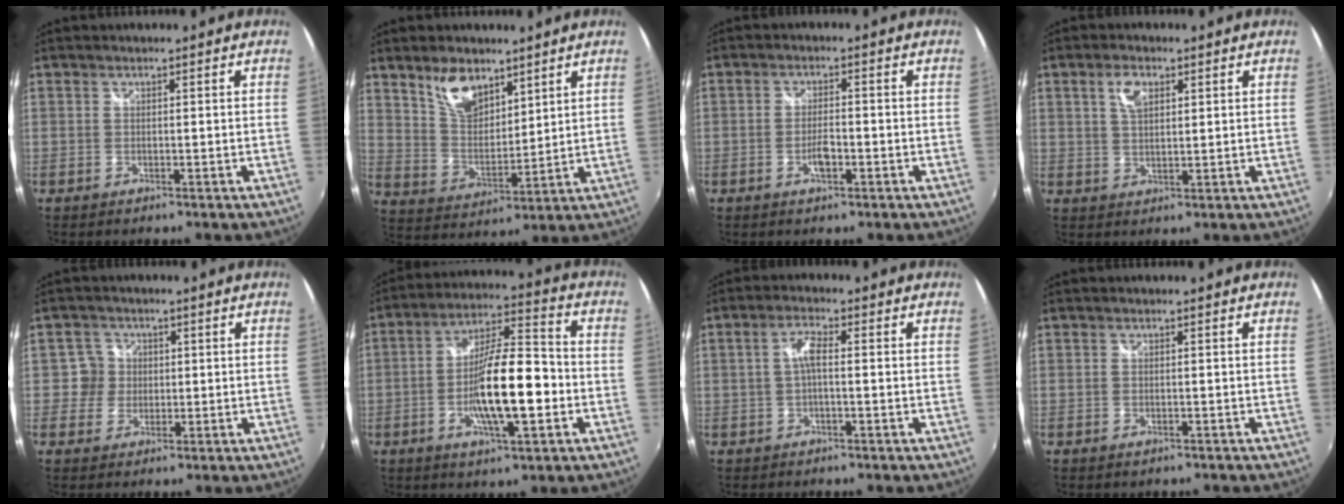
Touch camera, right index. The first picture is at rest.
{"total": 9.8, "force": [6.6, 5.0, 5.3], "torque": [-0.090, 0.009, 0.130]}
{"total": 3.7, "force": [-1.6, 1.5, 3.0], "torque": [-0.060, 0.000, -0.029]}
{"total": 4.5, "force": [1.9, 2.3, 3.4], "torque": [-0.060, 0.007, 0.036]}
{"total": 3.8, "force": [0.1, 3.8, 0.0], "torque": [0.013, 0.010, -0.004]}
{"total": 14.4, "force": [-3.6, 3.8, 13.4], "torque": [-0.242, 0.002, -0.062]}
{"total": 3.2, "force": [-0.4, 0.8, 3.0], "torque": [-0.062, 0.010, -0.007]}
{"total": 1.1, "force": [-0.7, 0.7, 0.4], "torque": [-0.010, -0.002, -0.010]}